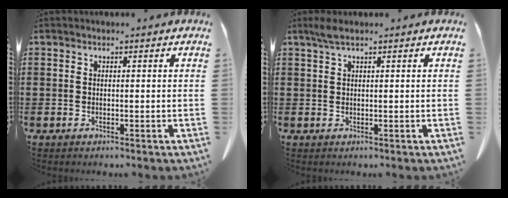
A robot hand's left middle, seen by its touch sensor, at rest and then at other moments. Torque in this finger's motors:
{"motor_torque": [0.36, -0.04, 0.00, 0.03]}